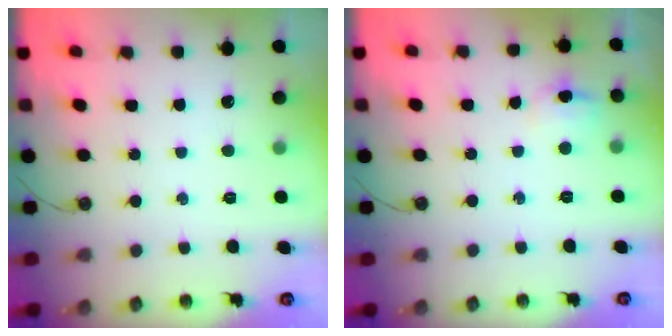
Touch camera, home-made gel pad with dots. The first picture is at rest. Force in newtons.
{"total": 13.9, "press": 5.5, "slide": 12.8}